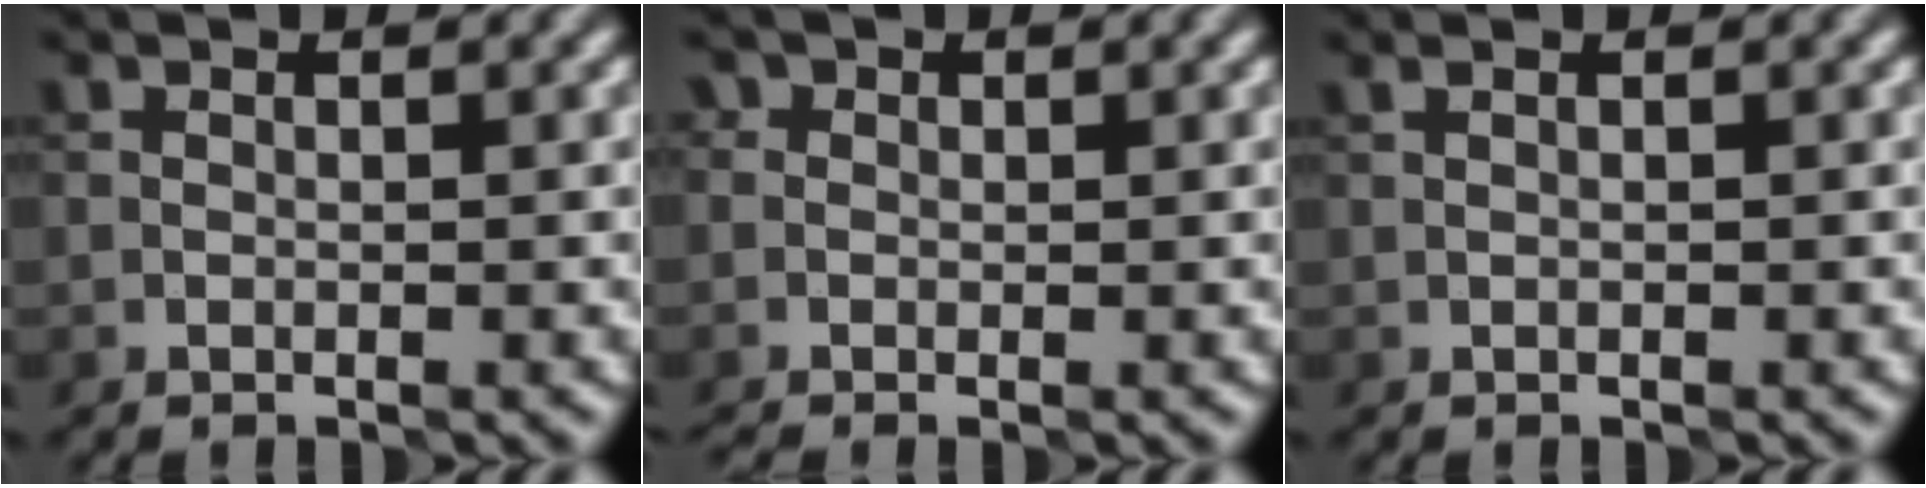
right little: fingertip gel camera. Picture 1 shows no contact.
{"total": 1.3, "force": [-0.2, 1.1, 0.6], "torque": [-0.007, 0.007, -0.015]}
{"total": 0.0}